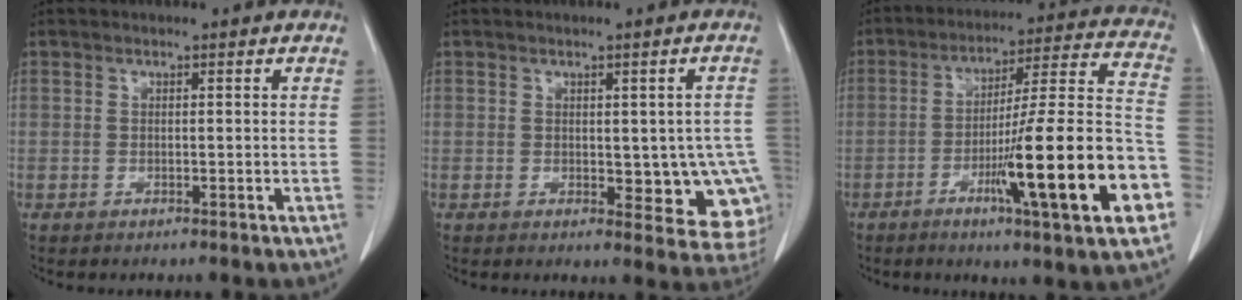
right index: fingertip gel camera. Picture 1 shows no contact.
{"total": 9.4, "force": [-1.3, 4.5, 8.2], "torque": [-0.074, 0.003, -0.006]}
{"total": 22.3, "force": [-7.7, 0.5, 20.9], "torque": [-0.271, -0.003, -0.119]}